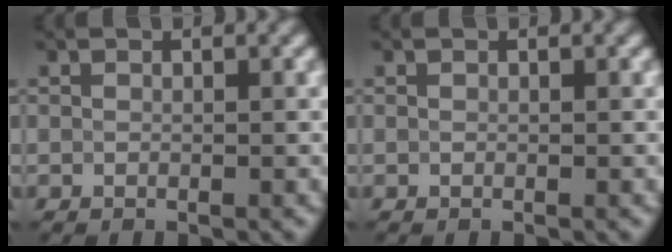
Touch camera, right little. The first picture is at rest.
{"total": 0.0}